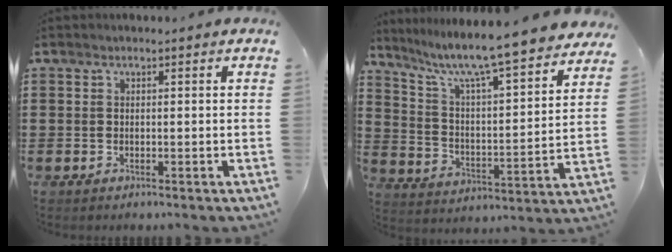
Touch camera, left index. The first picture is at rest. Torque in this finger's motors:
{"motor_torque": [2.14, 0.00, 0.44, 0.21]}